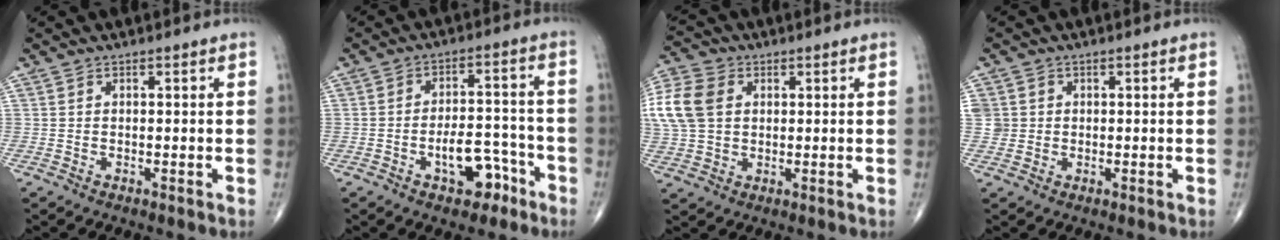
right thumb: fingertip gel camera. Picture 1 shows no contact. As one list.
[{"total": 8.6, "force": [-4.5, 4.5, 5.7], "torque": [-0.064, 0.047, -0.064]}, {"total": 15.5, "force": [3.3, 11.6, 9.8], "torque": [-0.242, 0.019, 0.062]}, {"total": 3.6, "force": [0.6, 3.5, 0.7], "torque": [0.003, 0.005, 0.016]}]